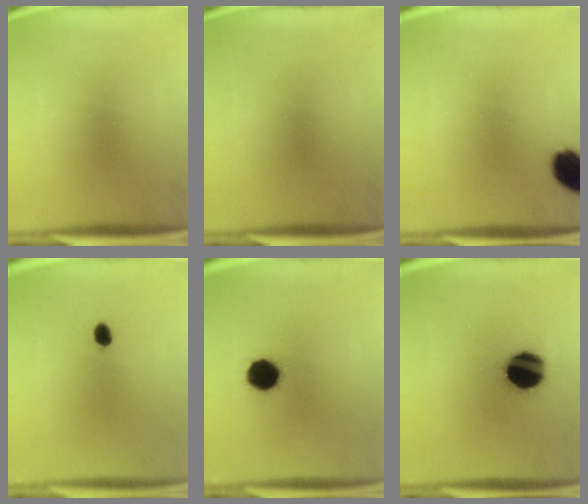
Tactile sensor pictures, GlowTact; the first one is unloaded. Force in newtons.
{"total": 0.0}
{"total": 8.7}
{"total": 2.1}
{"total": 8.7}
{"total": 16.2}